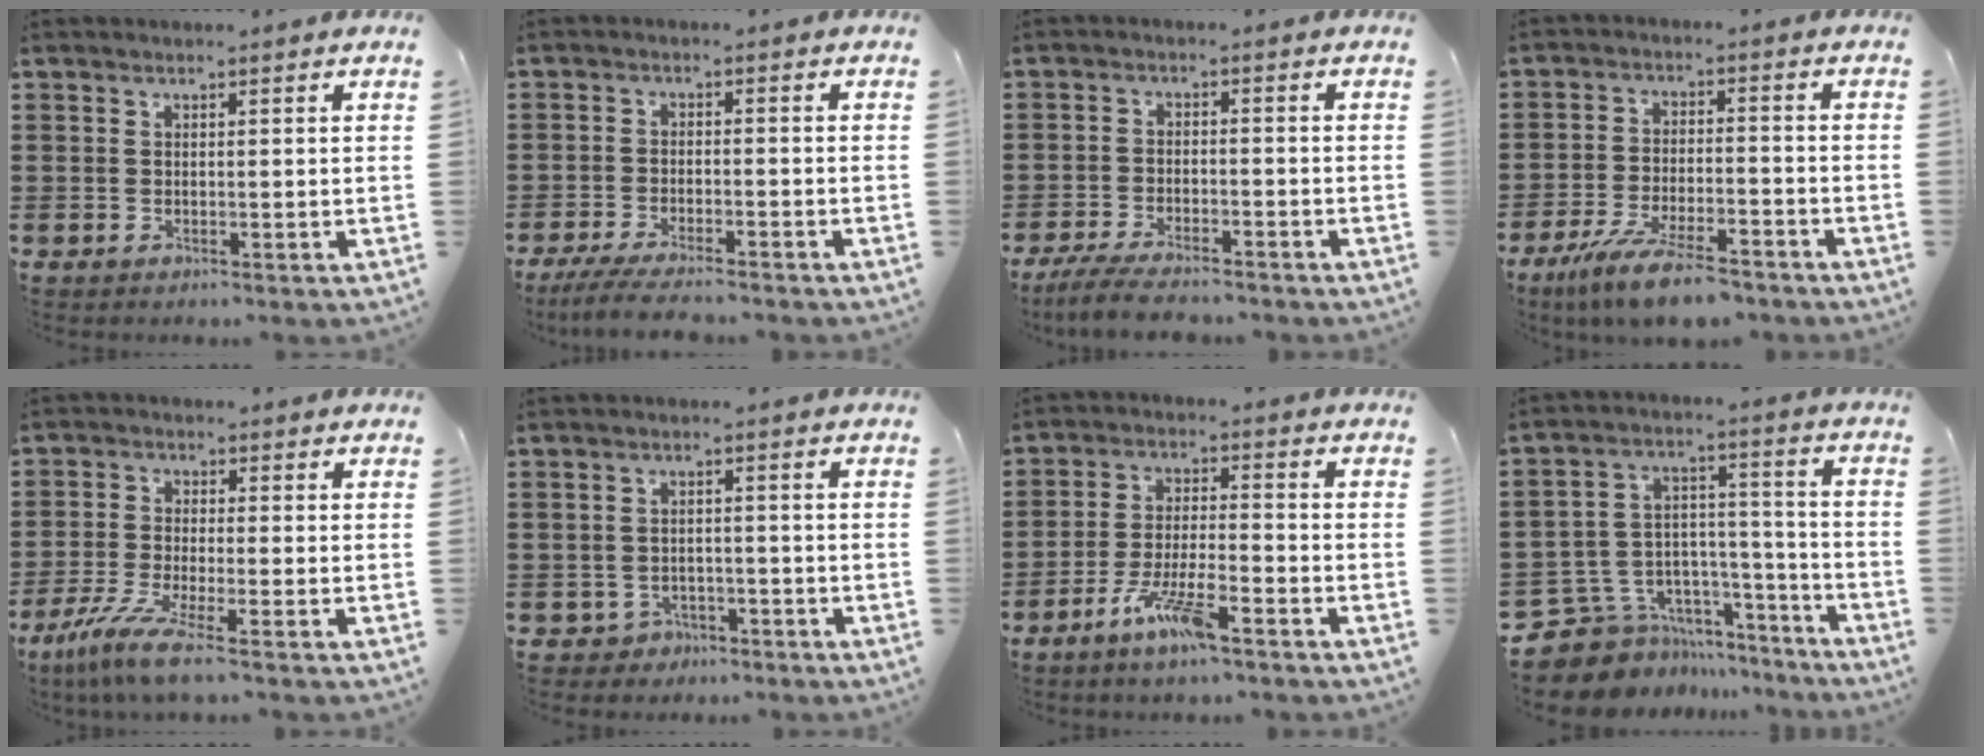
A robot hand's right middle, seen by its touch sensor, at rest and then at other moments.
{"total": 4.4, "force": [-4.0, 0.3, 1.9], "torque": [-0.044, -0.009, -0.080]}
{"total": 4.9, "force": [-4.4, 0.6, 1.9], "torque": [-0.051, -0.008, -0.090]}
{"total": 8.0, "force": [-6.7, 1.2, 4.2], "torque": [-0.093, -0.002, -0.130]}
{"total": 6.4, "force": [-4.5, 0.2, 4.6], "torque": [-0.115, -0.026, -0.092]}
{"total": 2.2, "force": [-1.9, 1.1, -0.1], "torque": [-0.010, 0.002, -0.044]}
{"total": 7.2, "force": [-4.7, 1.2, 5.3], "torque": [-0.109, -0.001, -0.087]}
{"total": 8.5, "force": [-6.5, 5.2, 1.4], "torque": [-0.049, 0.004, -0.121]}